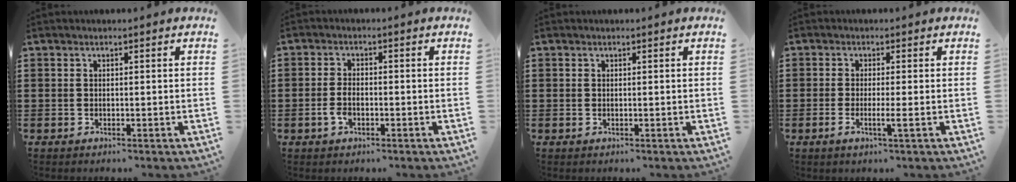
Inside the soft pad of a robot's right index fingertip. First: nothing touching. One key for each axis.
{"total": 2.7, "fx": -1.2, "fy": 1.3, "fz": 2.1, "tx": -0.055, "ty": -0.006, "tz": -0.025}
{"total": 0.0}
{"total": 2.5, "fx": -0.8, "fy": 0.0, "fz": 2.4, "tx": -0.042, "ty": -0.006, "tz": -0.015}